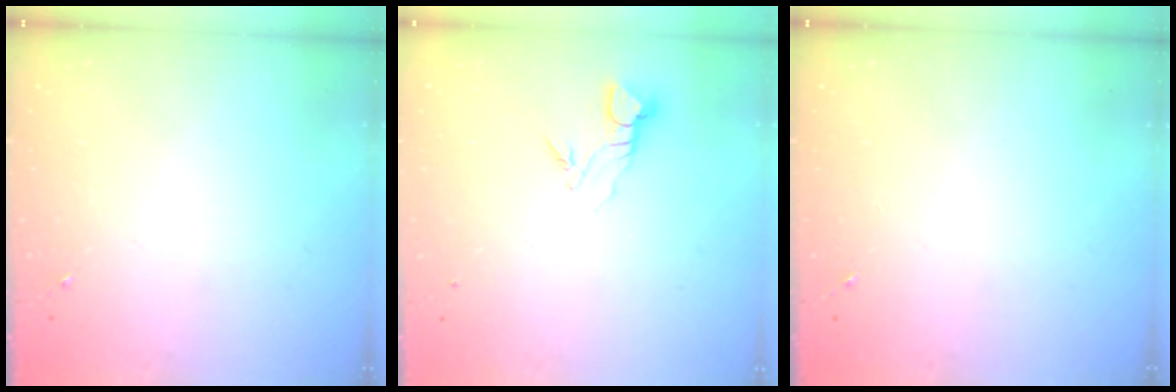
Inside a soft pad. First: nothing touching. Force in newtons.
{"total": 3.7, "press": 3.6, "slide": 0.4}
{"total": 0.0}